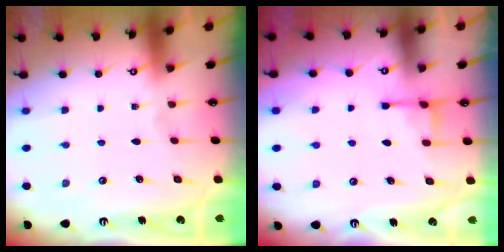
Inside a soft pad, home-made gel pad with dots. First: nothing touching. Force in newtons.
{"total": 3.8, "press": 3.8, "slide": 0.5}